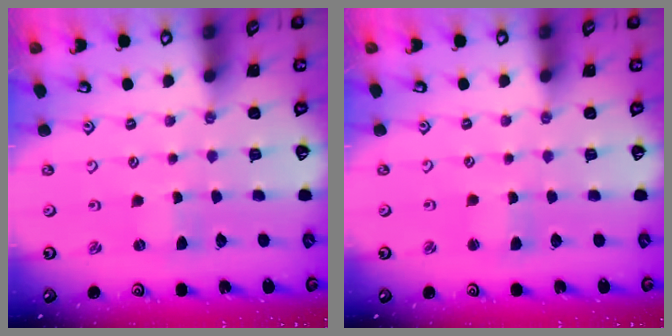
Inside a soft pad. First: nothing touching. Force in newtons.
{"total": 1.7, "press": 1.7, "slide": 0.2}